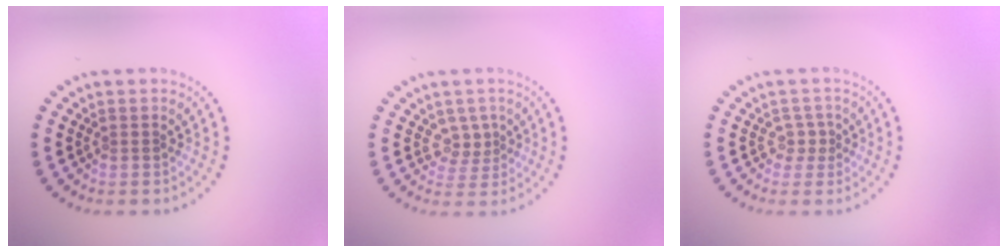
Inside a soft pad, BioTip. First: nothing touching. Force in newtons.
{"total": 2.0, "press": 1.5, "slide": 1.3}
{"total": 1.4, "press": 1.0, "slide": 1.0}